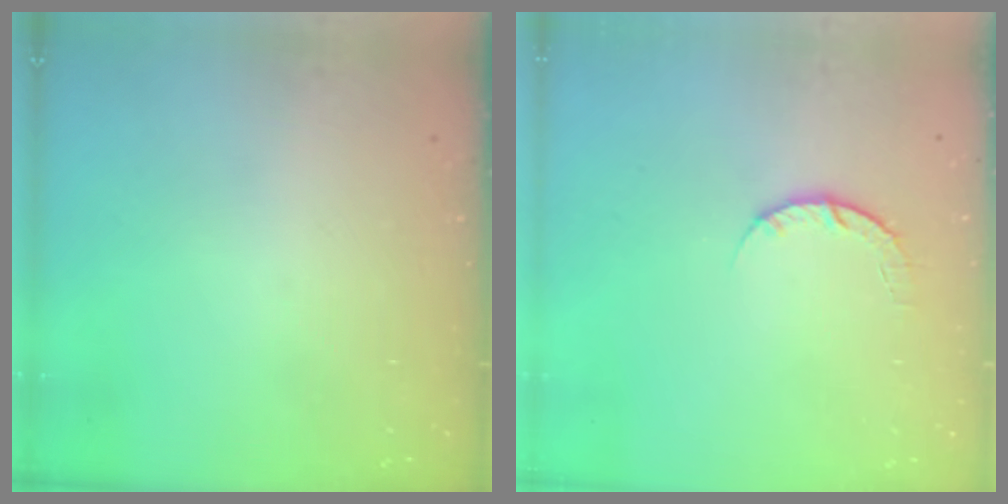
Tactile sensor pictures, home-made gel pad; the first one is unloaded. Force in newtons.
{"total": 4.8, "press": 4.8, "slide": 0.6}